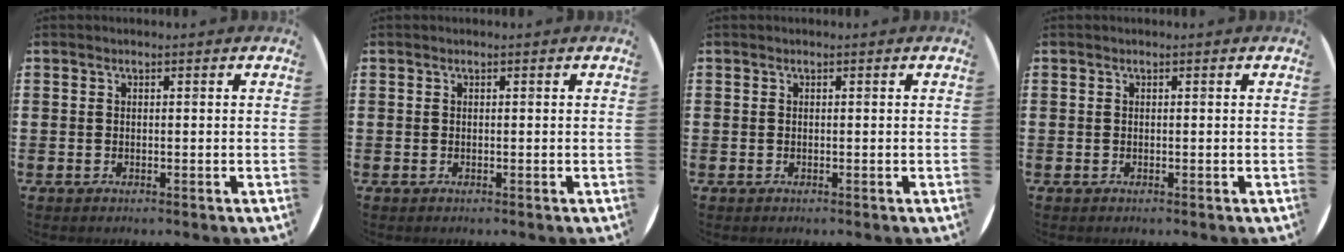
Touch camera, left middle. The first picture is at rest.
{"total": 0.0}
{"total": 0.0}
{"total": 0.0}